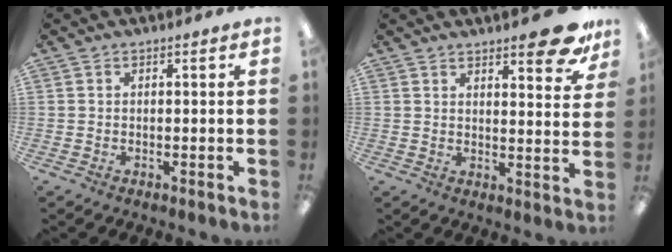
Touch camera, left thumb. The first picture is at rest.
{"total": 10.4, "force": [7.9, 2.7, 6.1], "torque": [-0.067, -0.056, 0.131]}